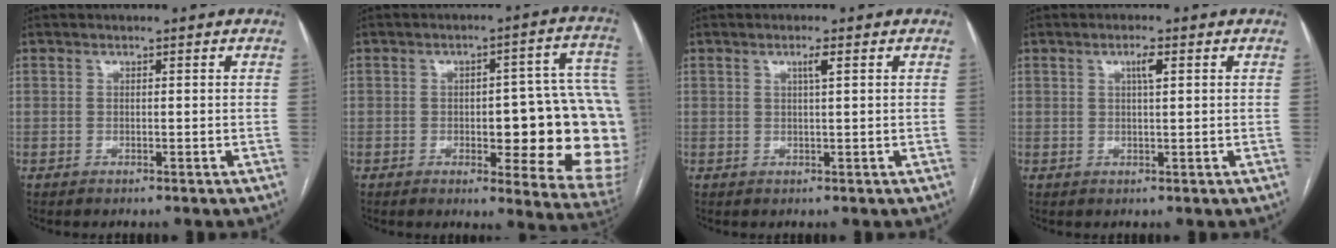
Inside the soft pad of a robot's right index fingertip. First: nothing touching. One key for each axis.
{"total": 20.7, "fx": -2.3, "fy": 5.4, "fz": 19.9, "tx": -0.154, "ty": 0.031, "tz": -0.009}
{"total": 1.5, "fx": 0.6, "fy": -0.1, "fz": 1.4, "tx": -0.025, "ty": 0.000, "tz": 0.011}
{"total": 2.1, "fx": 0.8, "fy": 0.3, "fz": 1.9, "tx": -0.034, "ty": 0.002, "tz": 0.013}